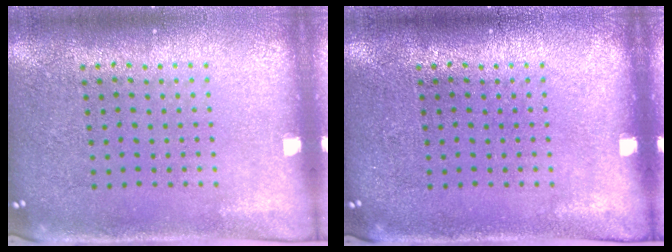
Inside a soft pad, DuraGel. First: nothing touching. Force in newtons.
{"total": 0.0}